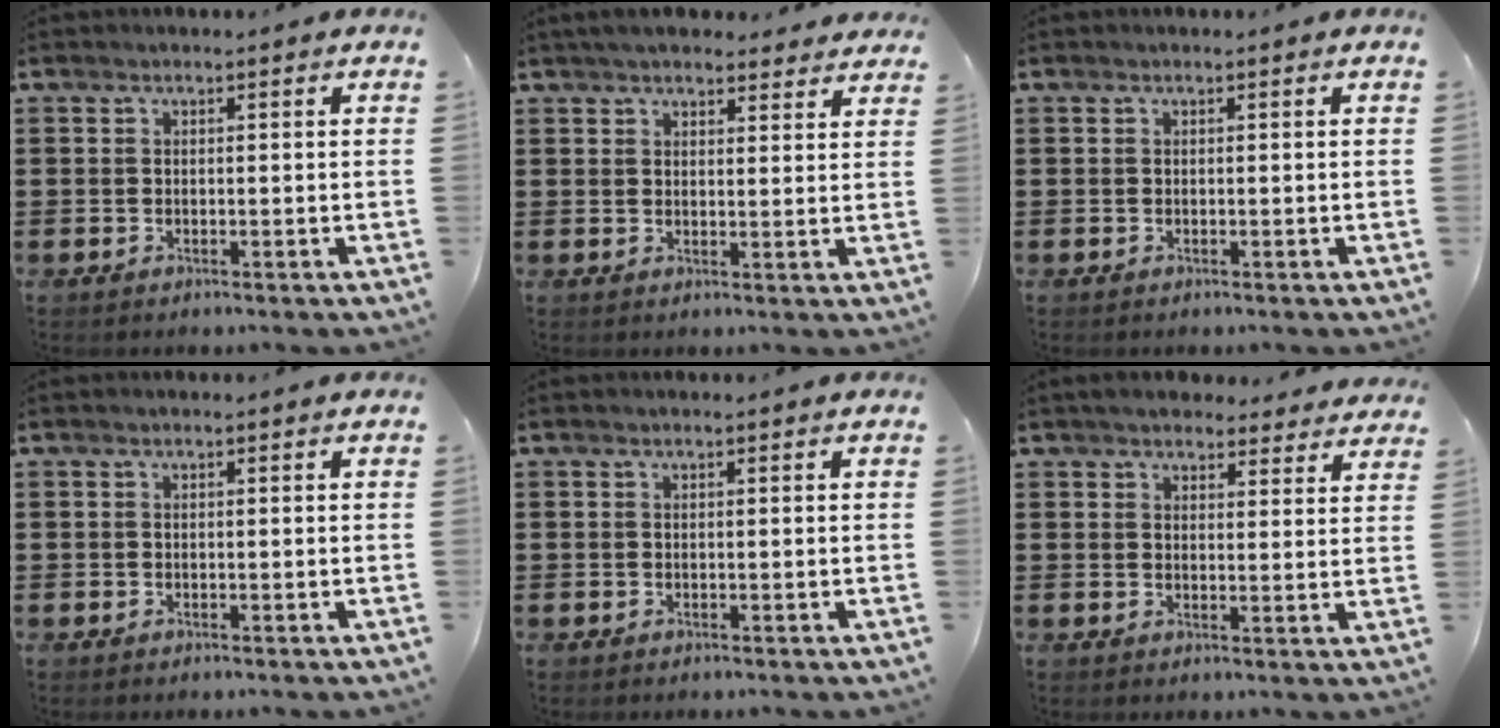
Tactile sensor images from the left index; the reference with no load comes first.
{"total": 4.2, "force": [4.0, 0.8, 1.1], "torque": [-0.031, -0.005, 0.075]}
{"total": 0.0}
{"total": 0.0}
{"total": 0.0}
{"total": 4.0, "force": [3.9, 0.8, 0.8], "torque": [-0.026, -0.012, 0.072]}